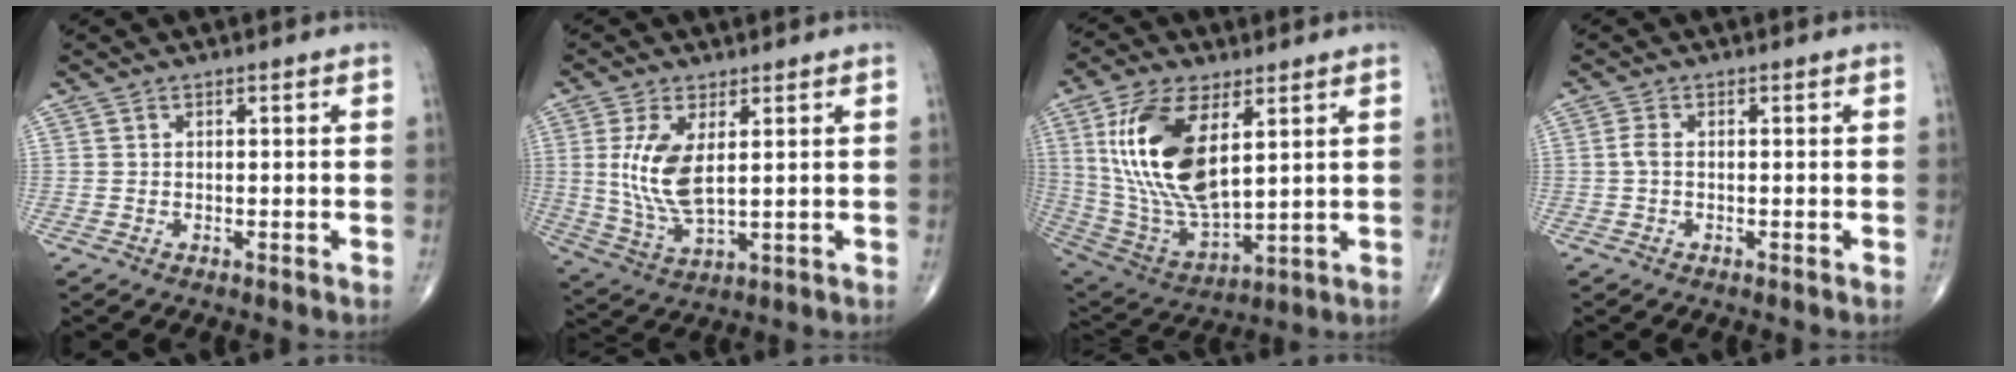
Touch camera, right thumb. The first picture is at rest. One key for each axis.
{"total": 10.0, "fx": 2.0, "fy": 4.4, "fz": 8.8, "tx": -0.186, "ty": -0.016, "tz": 0.050}
{"total": 20.1, "fx": 5.8, "fy": 9.4, "fz": 16.8, "tx": -0.329, "ty": -0.027, "tz": 0.121}
{"total": 1.4, "fx": -0.2, "fy": 0.6, "fz": 1.3, "tx": -0.029, "ty": 0.000, "tz": -0.007}